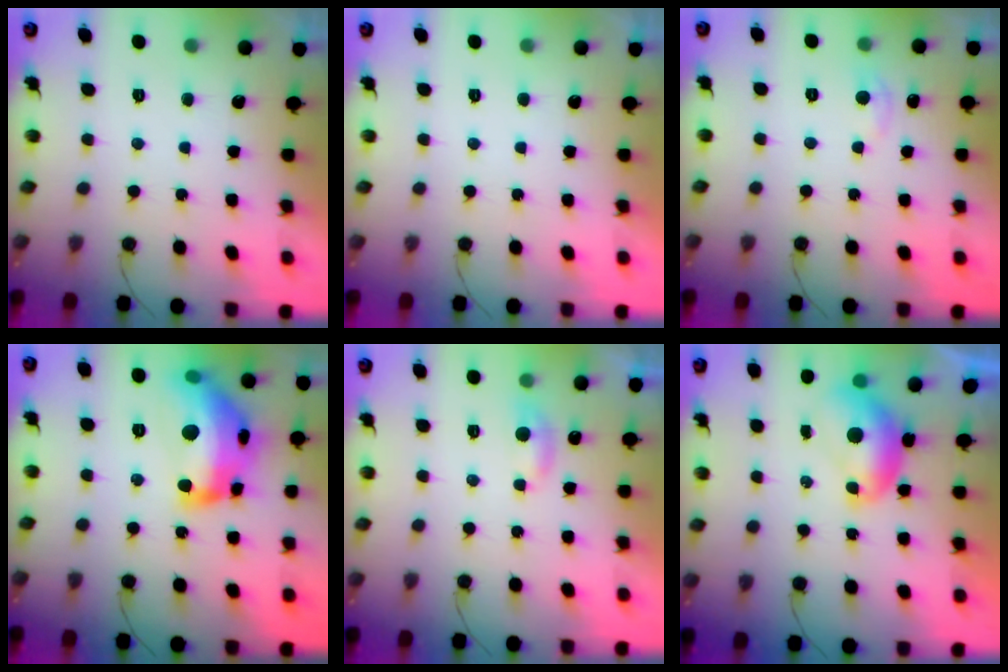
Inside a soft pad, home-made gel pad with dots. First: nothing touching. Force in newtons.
{"total": 0.0}
{"total": 4.6, "press": 4.6, "slide": 0.7}
{"total": 21.1, "press": 21.0, "slide": 1.5}
{"total": 4.9, "press": 4.9, "slide": 0.5}
{"total": 8.3, "press": 8.2, "slide": 1.3}